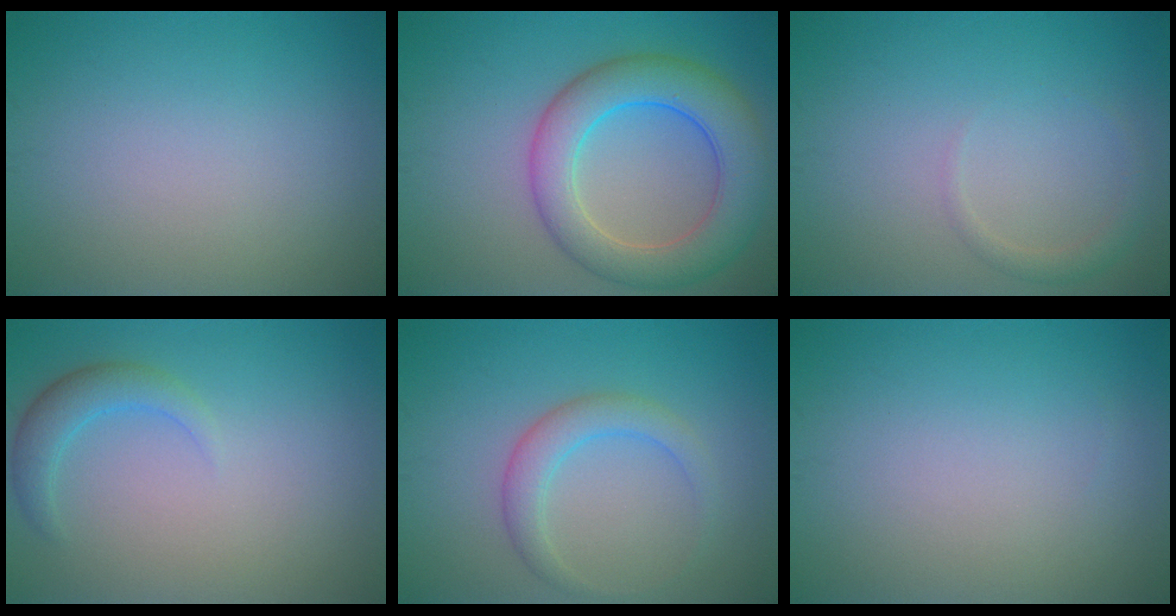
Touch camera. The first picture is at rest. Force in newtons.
{"total": 7.6, "press": 7.6, "slide": 0.3}
{"total": 1.3, "press": 1.3, "slide": 0.1}
{"total": 2.4, "press": 2.4, "slide": 0.1}
{"total": 2.8, "press": 2.8, "slide": 0.2}
{"total": 0.0}